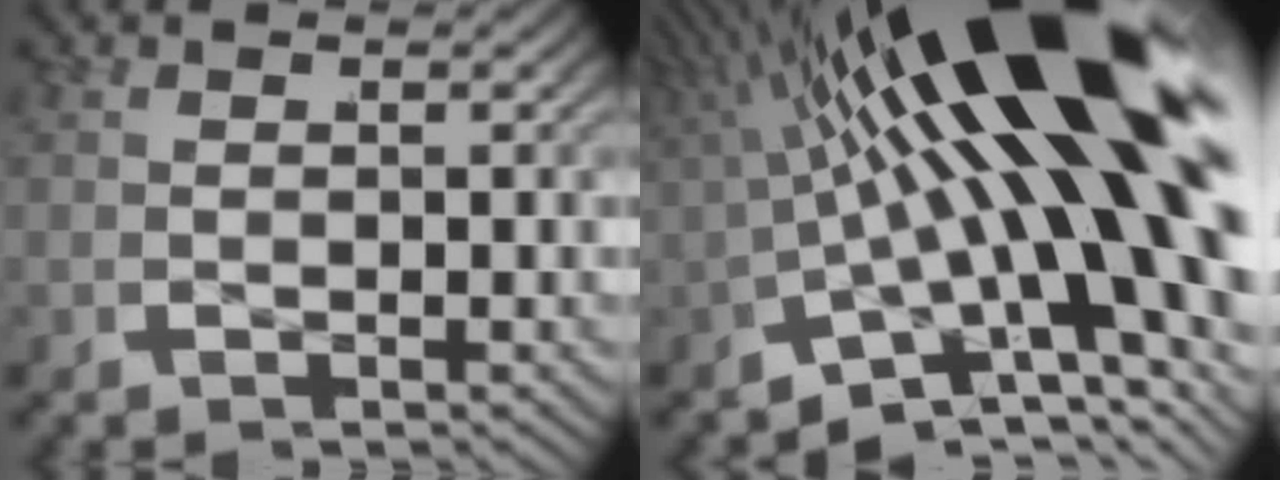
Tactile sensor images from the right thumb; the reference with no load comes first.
{"total": 20.3, "force": [1.4, 8.5, 18.4], "torque": [-0.290, 0.009, 0.014]}